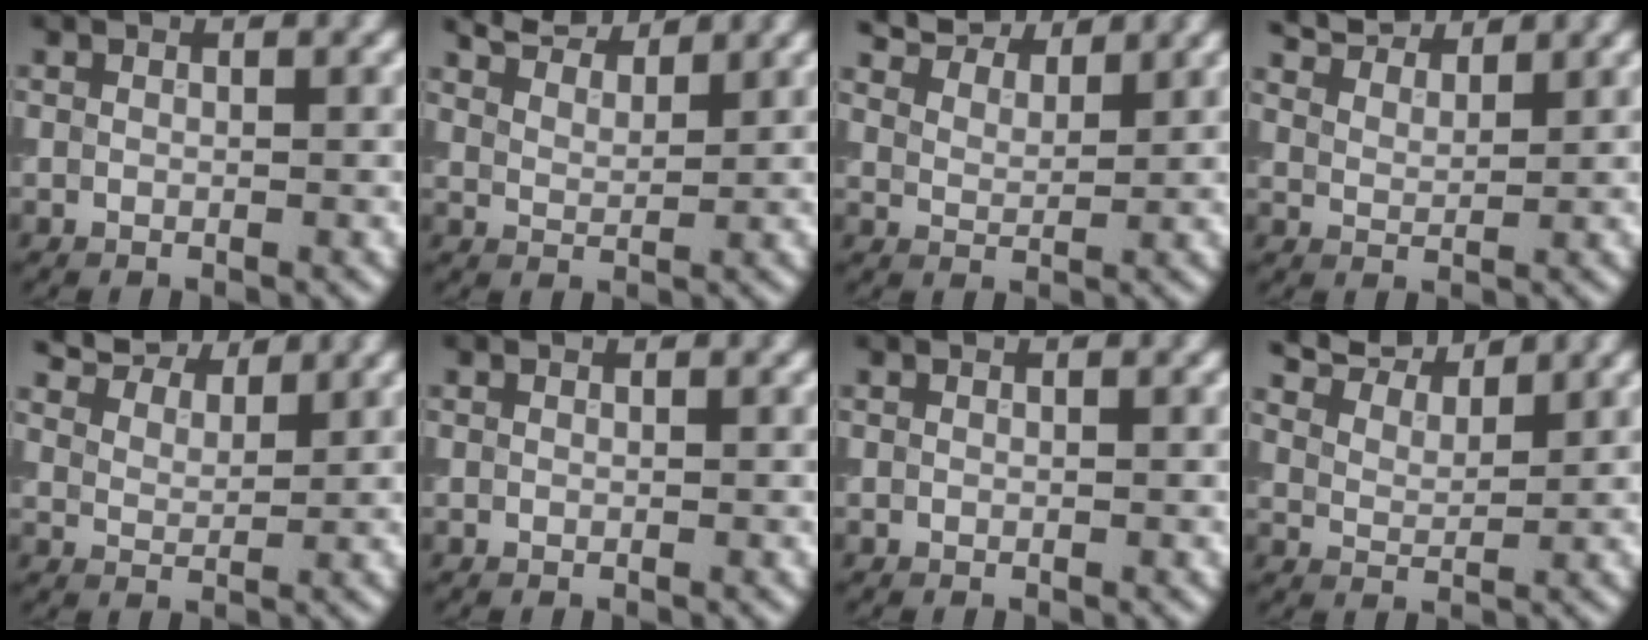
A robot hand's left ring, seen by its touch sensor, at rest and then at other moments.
{"total": 5.0, "force": [4.6, 1.1, 1.6], "torque": [-0.036, 0.008, 0.077]}
{"total": 7.4, "force": [6.6, 2.3, 2.6], "torque": [-0.062, 0.012, 0.105]}
{"total": 5.1, "force": [4.6, 1.3, 1.6], "torque": [-0.039, 0.006, 0.081]}
{"total": 7.7, "force": [6.8, 2.4, 2.7], "torque": [-0.065, 0.010, 0.110]}
{"total": 0.0}
{"total": 0.0}
{"total": 7.6, "force": [6.8, 2.1, 2.8], "torque": [-0.068, 0.014, 0.108]}